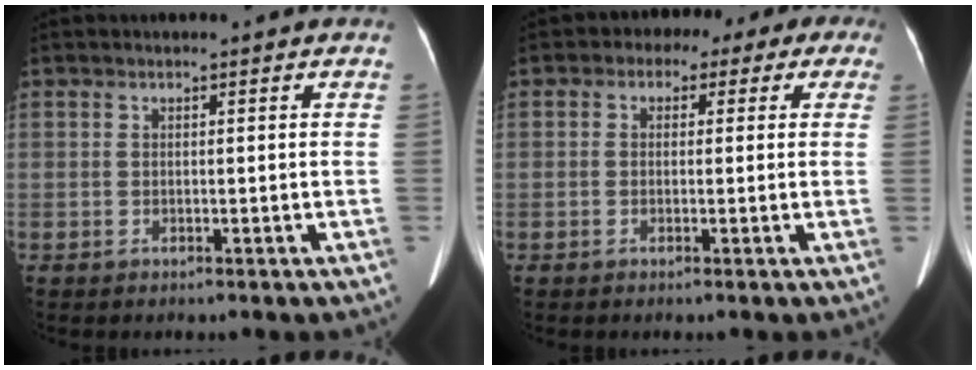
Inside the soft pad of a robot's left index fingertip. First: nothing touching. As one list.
[{"total": 7.1, "force": [2.9, 5.1, 4.0], "torque": [-0.036, 0.022, 0.021]}]